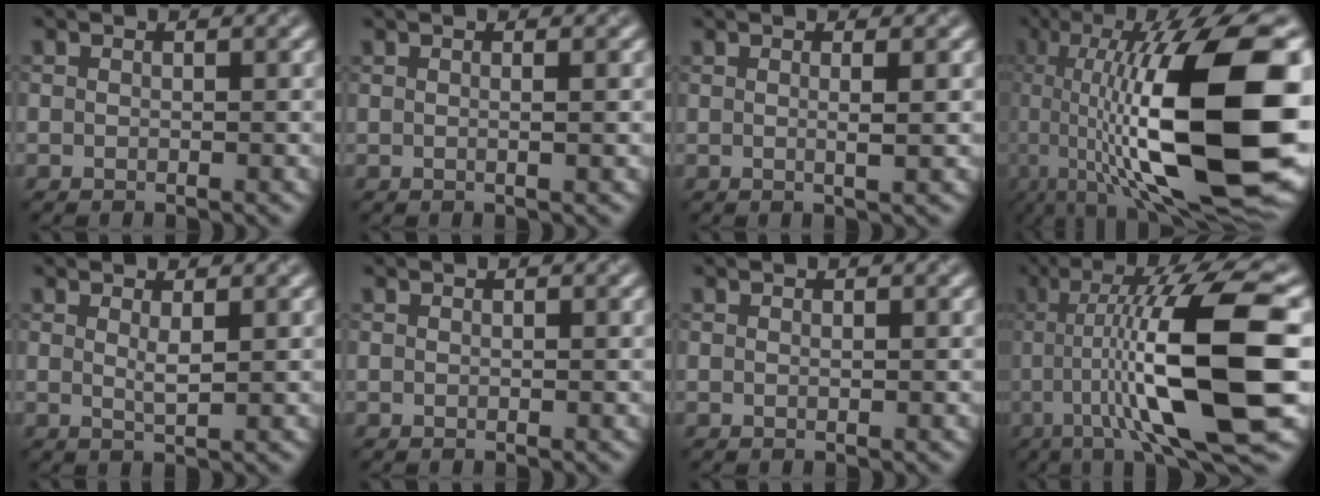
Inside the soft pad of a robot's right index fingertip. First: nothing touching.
{"total": 1.4, "force": [0.3, 0.6, 1.3], "torque": [-0.011, 0.000, -0.007]}
{"total": 2.1, "force": [0.3, 0.6, 1.9], "torque": [-0.026, 0.002, -0.005]}
{"total": 18.5, "force": [0.4, 6.7, 17.3], "torque": [-0.281, 0.020, 0.001]}
{"total": 1.2, "force": [0.5, 0.1, 1.1], "torque": [-0.021, -0.005, 0.008]}
{"total": 0.0}
{"total": 0.0}
{"total": 13.7, "force": [-0.3, 2.5, 13.5], "torque": [-0.198, 0.014, -0.008]}